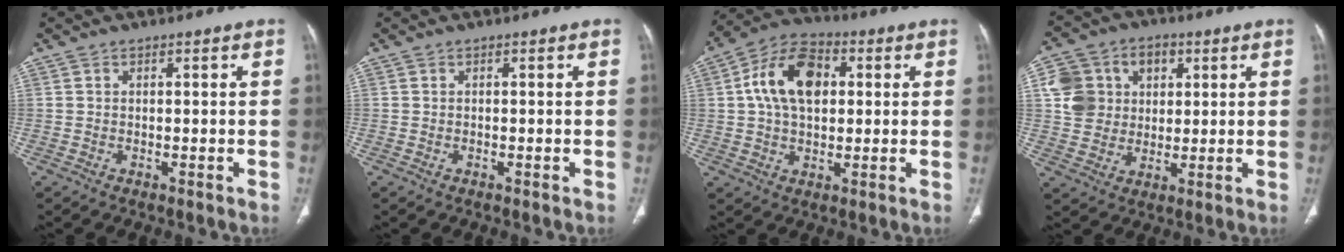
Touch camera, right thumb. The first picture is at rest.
{"total": 0.0}
{"total": 13.6, "force": [2.5, 8.7, 10.2], "torque": [-0.166, 0.018, 0.035]}
{"total": 12.0, "force": [2.8, 10.5, 5.1], "torque": [-0.065, 0.007, 0.050]}